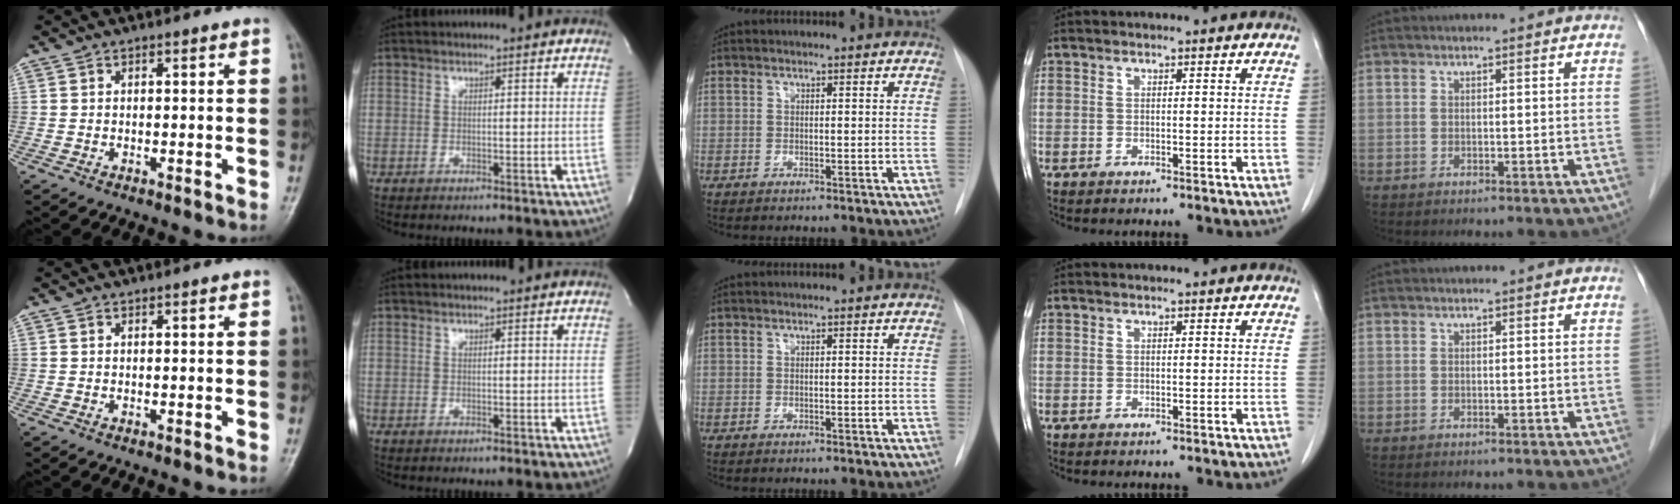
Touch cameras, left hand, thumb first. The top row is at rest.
{}